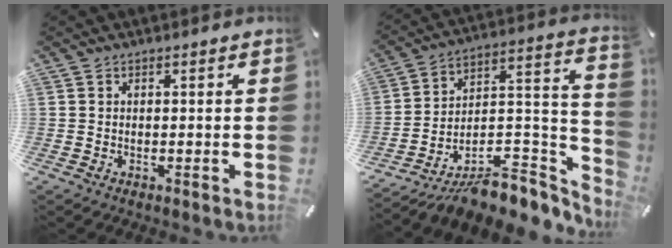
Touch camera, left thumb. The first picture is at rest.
{"total": 9.8, "force": [-6.8, 5.7, 4.1], "torque": [-0.021, -0.008, -0.113]}